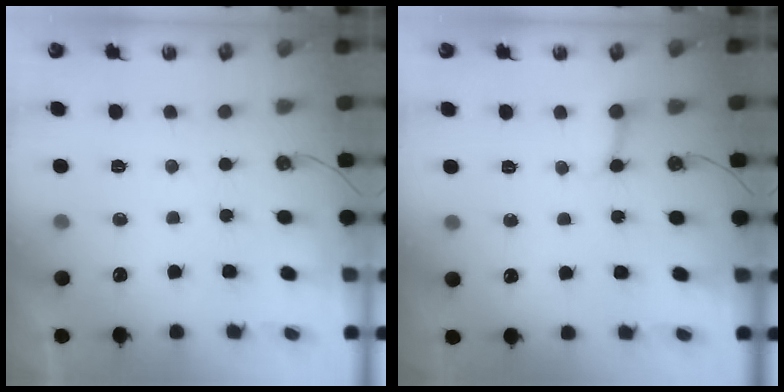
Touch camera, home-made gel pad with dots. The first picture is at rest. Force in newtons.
{"total": 2.7, "press": 2.7, "slide": 0.1}